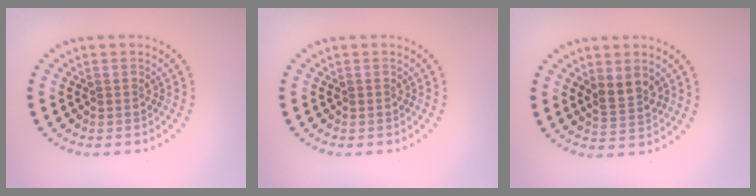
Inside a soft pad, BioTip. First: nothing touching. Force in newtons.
{"total": 0.0}
{"total": 2.4, "press": 2.3, "slide": 0.9}